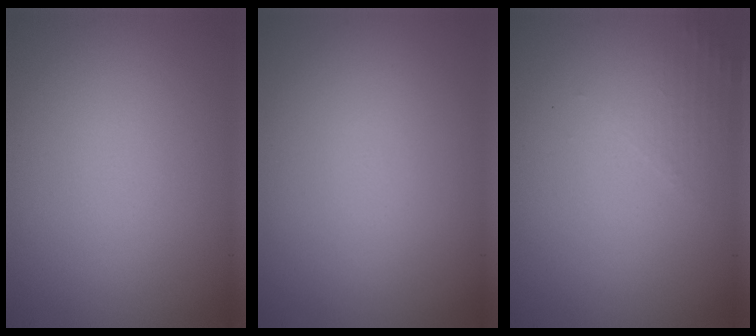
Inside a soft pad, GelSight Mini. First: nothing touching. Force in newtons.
{"total": 0.0}
{"total": 1.3, "press": 1.2, "slide": 0.4}